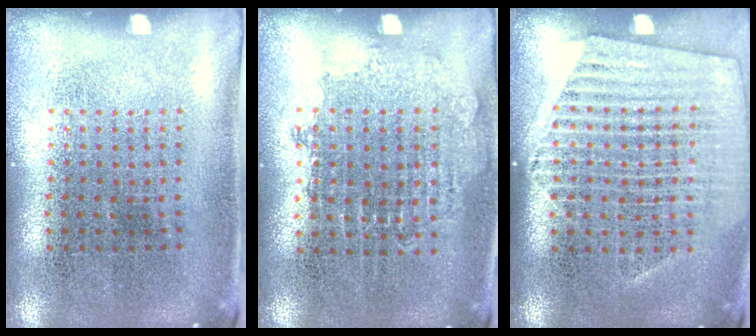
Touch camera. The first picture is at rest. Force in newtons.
{"total": 0.8, "press": 0.8, "slide": 0.3}
{"total": 1.5, "press": 1.4, "slide": 0.5}